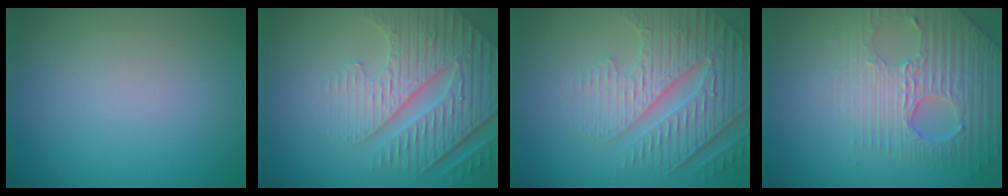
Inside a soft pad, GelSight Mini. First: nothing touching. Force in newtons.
{"total": 7.4, "press": 5.6, "slide": 4.8}
{"total": 6.1, "press": 4.9, "slide": 3.5}
{"total": 4.2, "press": 4.1, "slide": 1.1}